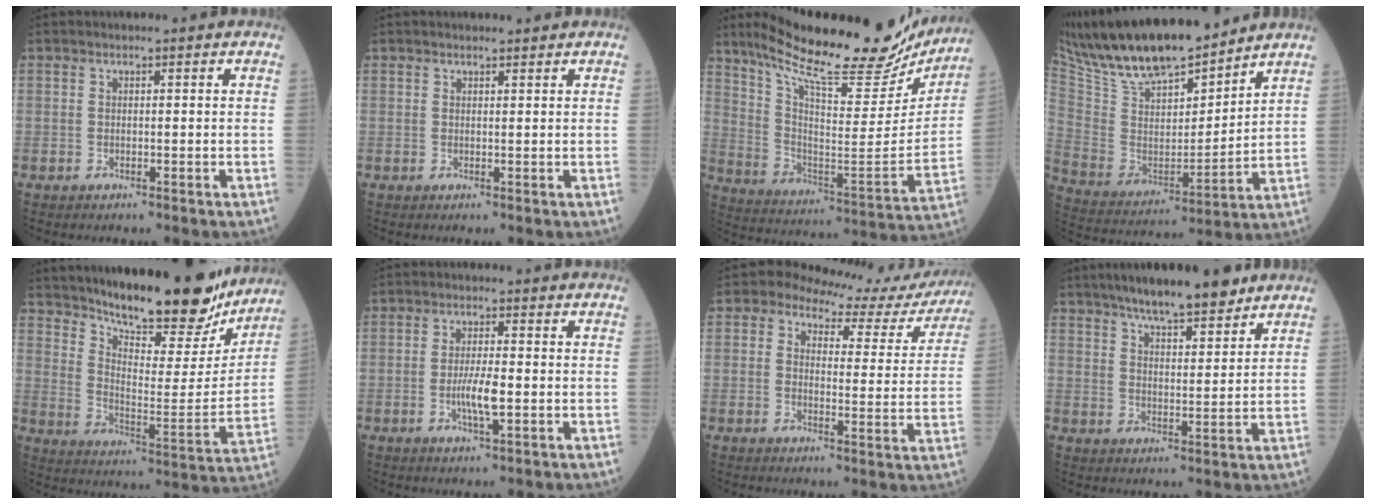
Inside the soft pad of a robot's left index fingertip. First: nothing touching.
{"total": 1.3, "force": [1.3, 0.3, 0.2], "torque": [-0.003, 0.006, 0.018]}
{"total": 26.5, "force": [22.3, 5.7, 13.2], "torque": [-0.221, -0.035, 0.320]}
{"total": 19.6, "force": [16.6, 4.4, 9.3], "torque": [-0.174, 0.001, 0.307]}
{"total": 21.8, "force": [18.8, 4.7, 9.9], "torque": [-0.151, -0.036, 0.265]}
{"total": 4.4, "force": [-1.4, 0.7, 4.1], "torque": [-0.083, -0.009, -0.027]}
{"total": 12.1, "force": [11.2, 3.9, 2.4], "torque": [-0.017, -0.021, 0.108]}
{"total": 11.8, "force": [9.3, 2.1, 6.9], "torque": [-0.105, 0.012, 0.146]}